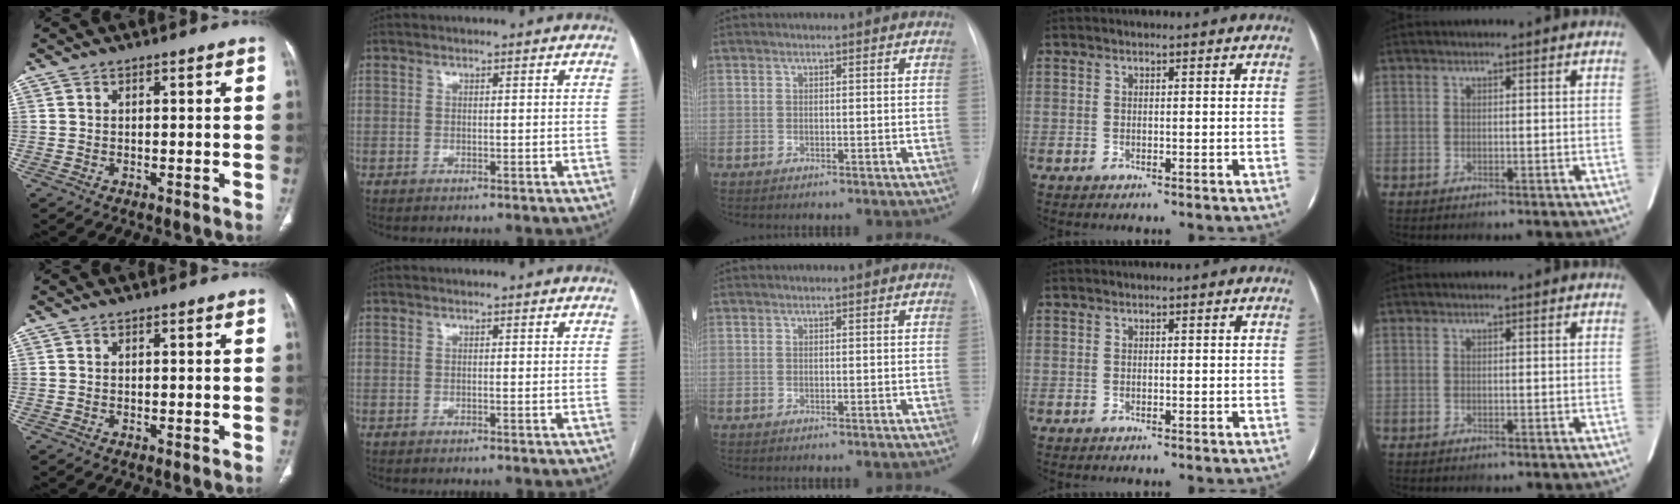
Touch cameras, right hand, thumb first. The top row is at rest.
{}